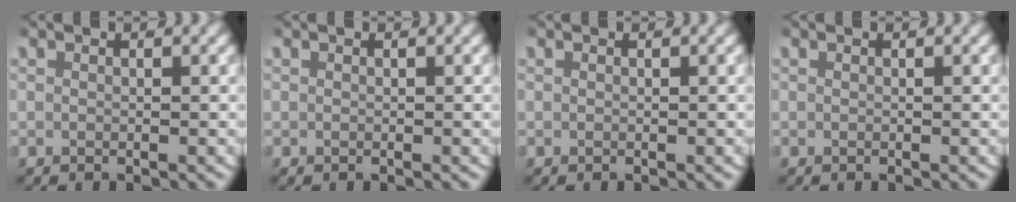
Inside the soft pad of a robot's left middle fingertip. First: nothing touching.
{"total": 0.0}
{"total": 0.0}
{"total": 0.0}